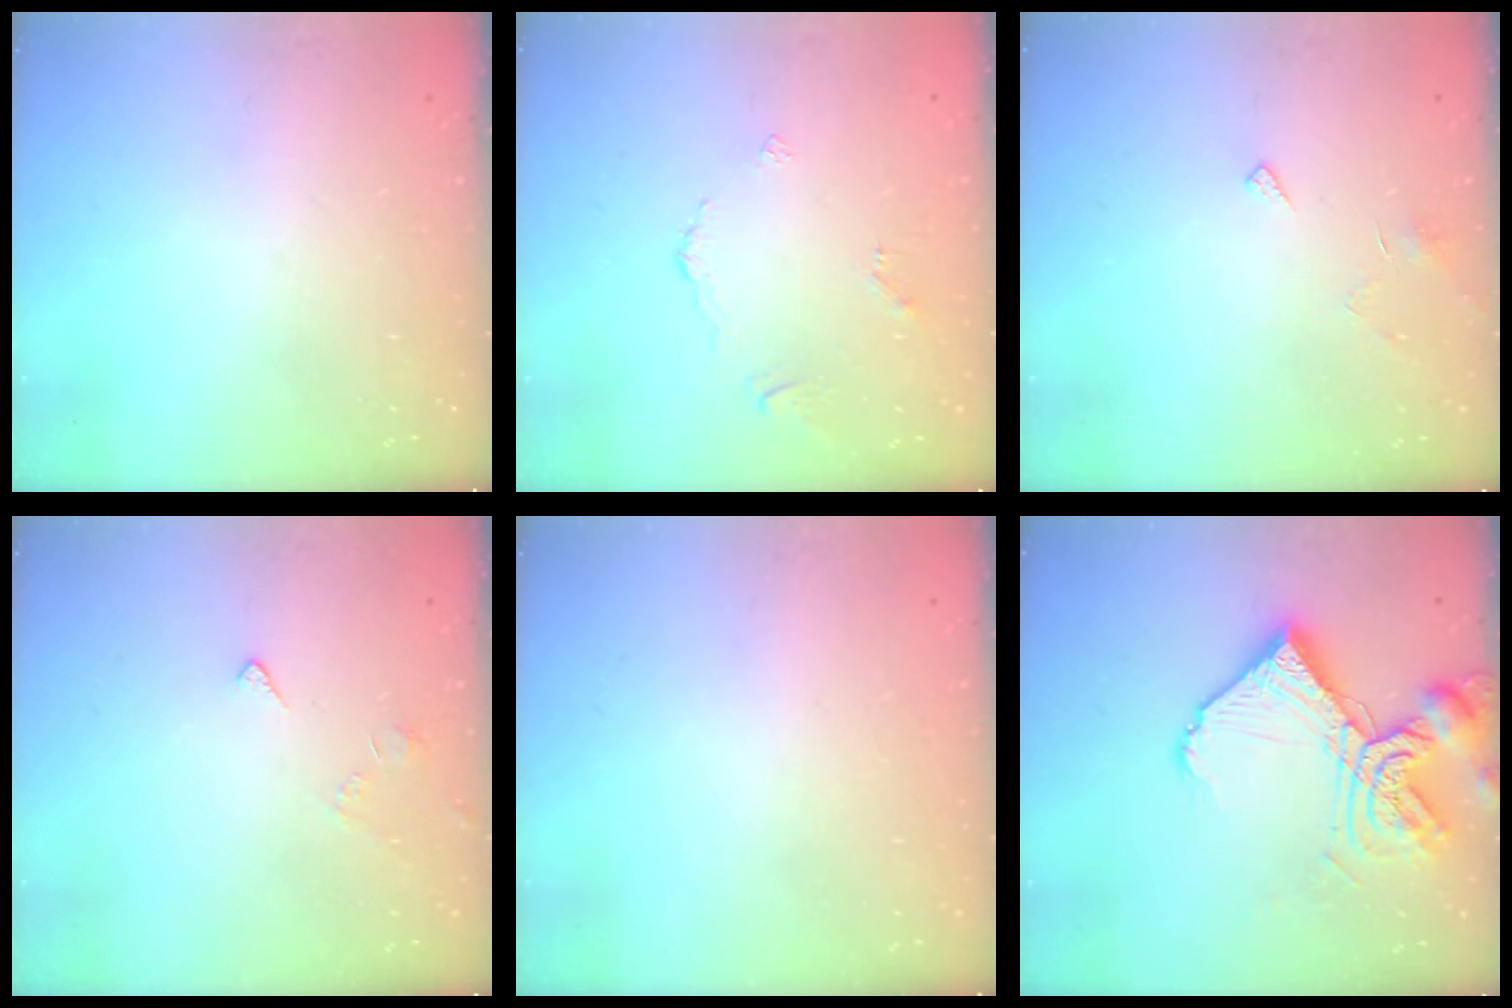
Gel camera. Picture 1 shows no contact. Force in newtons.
{"total": 2.4, "press": 2.4, "slide": 0.5}
{"total": 4.2, "press": 4.2, "slide": 0.3}
{"total": 2.8, "press": 2.8, "slide": 0.5}
{"total": 1.9, "press": 1.9, "slide": 0.1}
{"total": 17.8, "press": 17.7, "slide": 1.9}